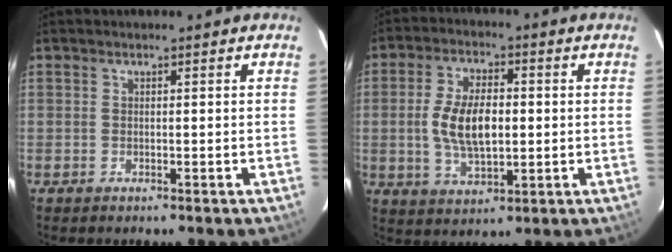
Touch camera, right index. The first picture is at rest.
{"total": 10.3, "force": [-0.1, 5.0, 9.1], "torque": [-0.179, 0.002, 0.001]}